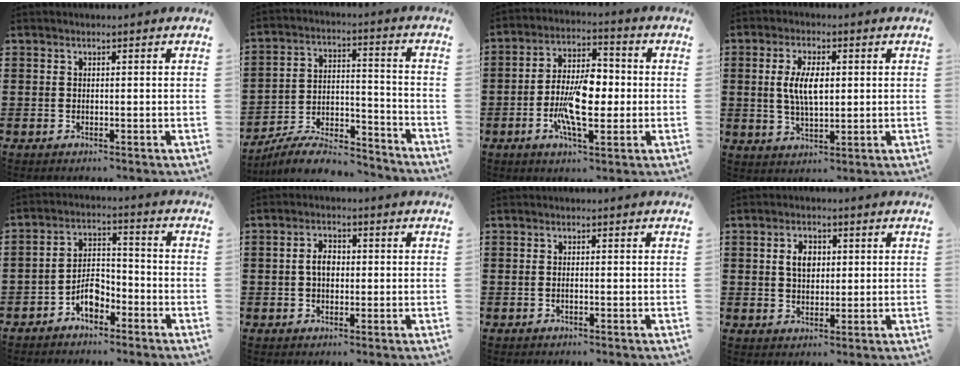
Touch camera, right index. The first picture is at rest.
{"total": 8.8, "force": [-8.1, 1.7, 3.1], "torque": [-0.053, 0.015, -0.156]}
{"total": 9.6, "force": [-1.9, 4.2, 8.5], "torque": [-0.170, 0.001, -0.035]}
{"total": 6.1, "force": [0.5, 2.6, 5.5], "torque": [-0.116, 0.007, 0.004]}
{"total": 5.6, "force": [-3.5, 2.9, 3.3], "torque": [-0.069, 0.011, -0.069]}
{"total": 3.2, "force": [0.0, 1.9, 2.5], "torque": [-0.051, 0.009, -0.003]}
{"total": 0.5, "force": [-0.3, 0.0, 0.5], "torque": [-0.009, -0.002, -0.004]}
{"total": 3.7, "force": [0.7, 2.5, 2.7], "torque": [-0.052, 0.009, 0.008]}